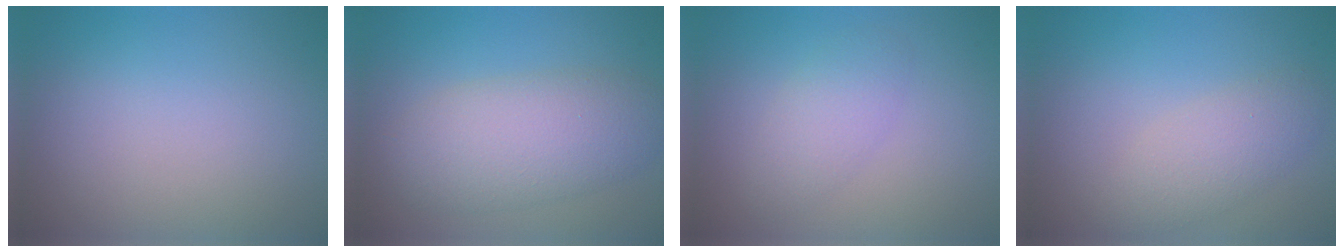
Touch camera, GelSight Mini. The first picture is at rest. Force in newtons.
{"total": 5.8, "press": 5.8, "slide": 0.1}
{"total": 2.4, "press": 2.4, "slide": 0.1}
{"total": 2.9, "press": 2.9, "slide": 0.3}